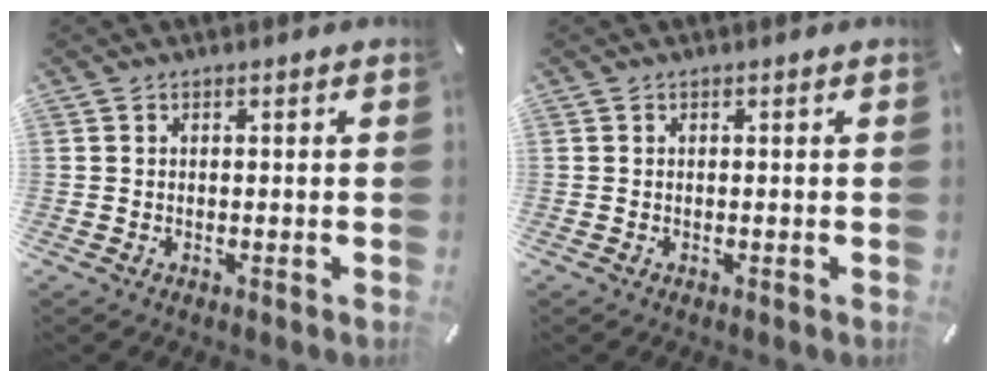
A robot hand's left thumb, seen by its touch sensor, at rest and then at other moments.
{"total": 0.0}